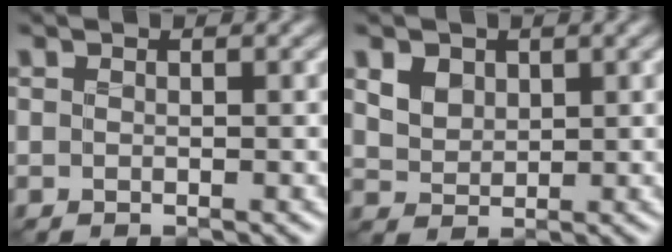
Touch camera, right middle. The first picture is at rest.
{"total": 3.2, "force": [1.5, 2.4, 1.6], "torque": [-0.049, 0.005, 0.030]}